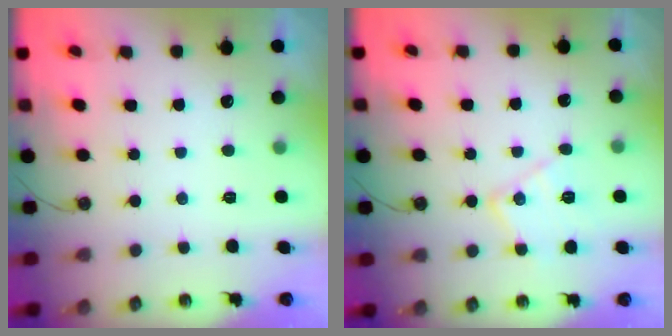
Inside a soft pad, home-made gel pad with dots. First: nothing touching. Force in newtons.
{"total": 12.2, "press": 12.2, "slide": 0.6}